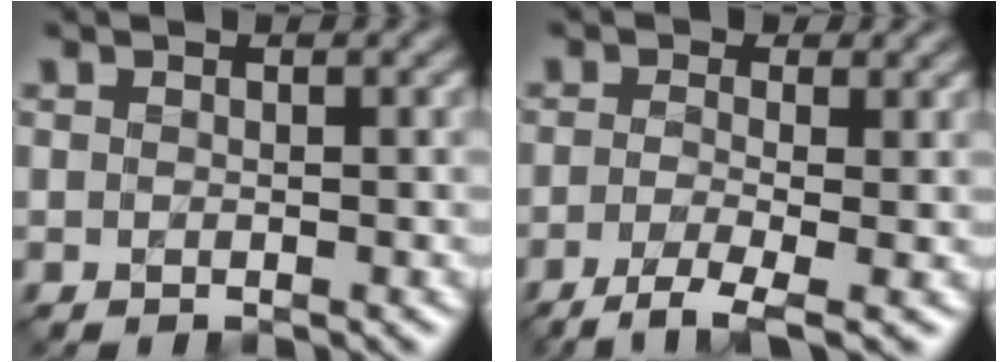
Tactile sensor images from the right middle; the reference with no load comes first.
{"total": 3.3, "force": [-1.5, 1.0, 2.7], "torque": [-0.061, -0.001, -0.039]}